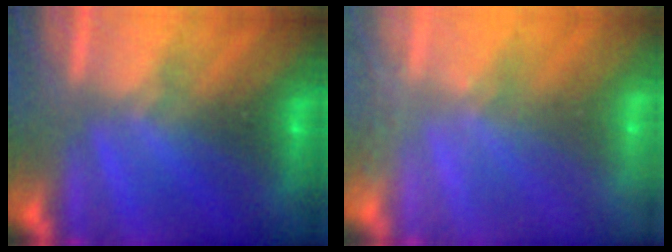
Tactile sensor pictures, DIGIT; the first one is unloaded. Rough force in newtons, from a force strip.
{"total": 2.4}